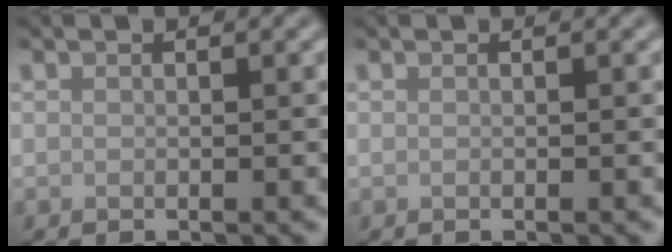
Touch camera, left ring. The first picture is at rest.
{"total": 0.0}